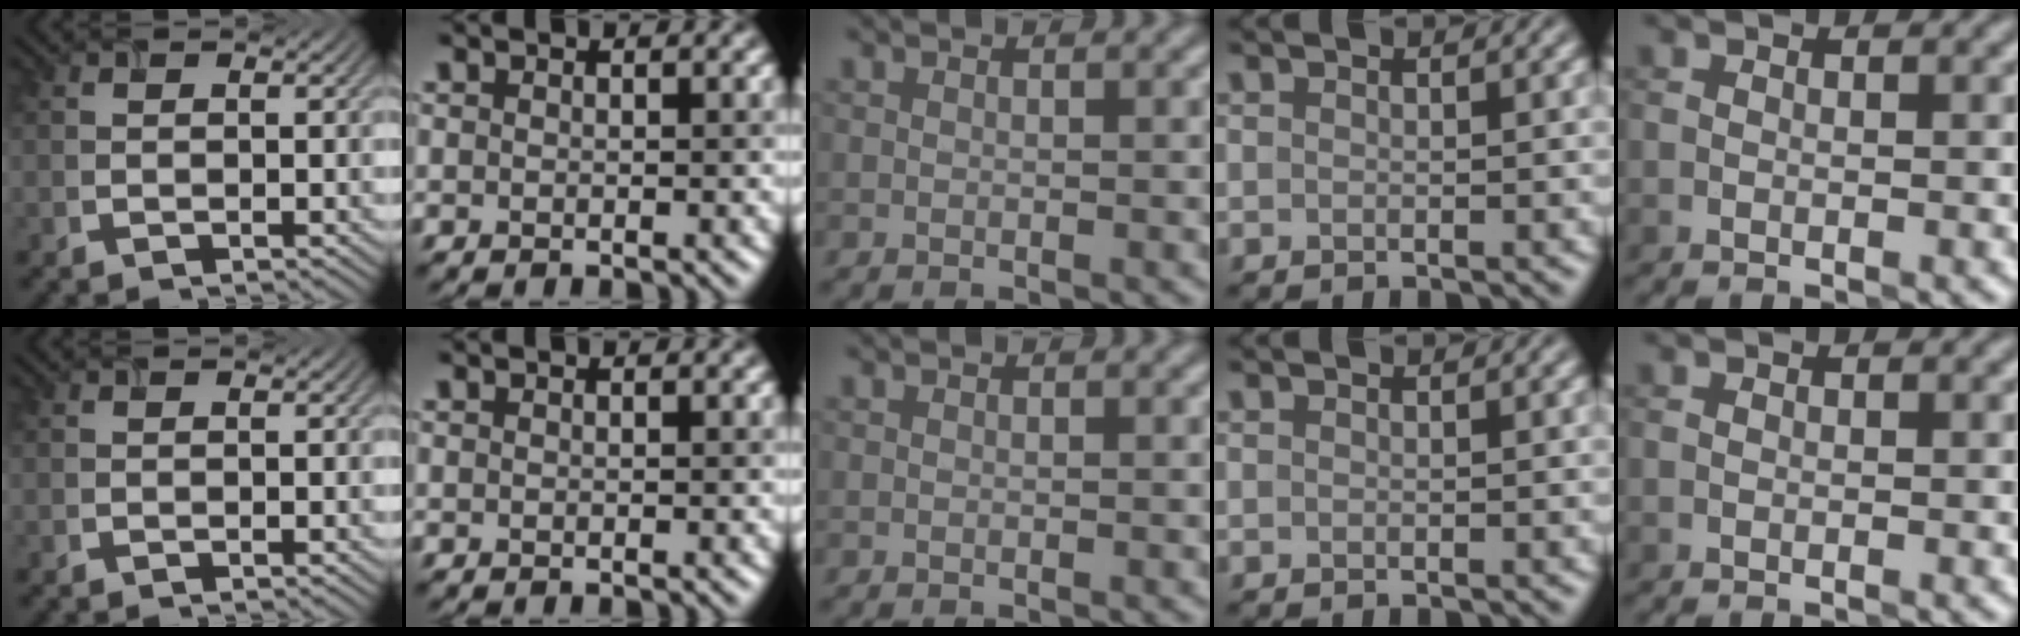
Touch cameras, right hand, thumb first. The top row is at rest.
{}